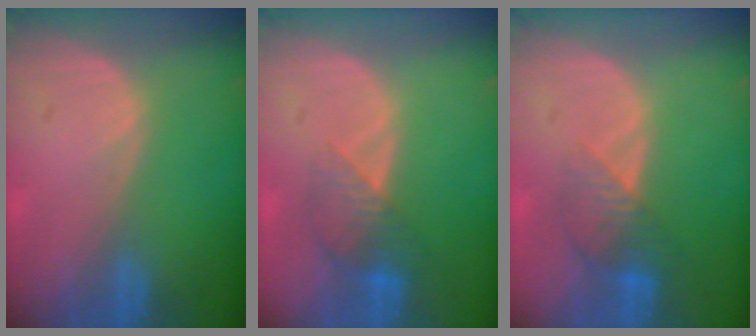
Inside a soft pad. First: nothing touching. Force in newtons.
{"total": 4.2, "press": 4.1, "slide": 0.8}
{"total": 4.2, "press": 4.1, "slide": 0.8}